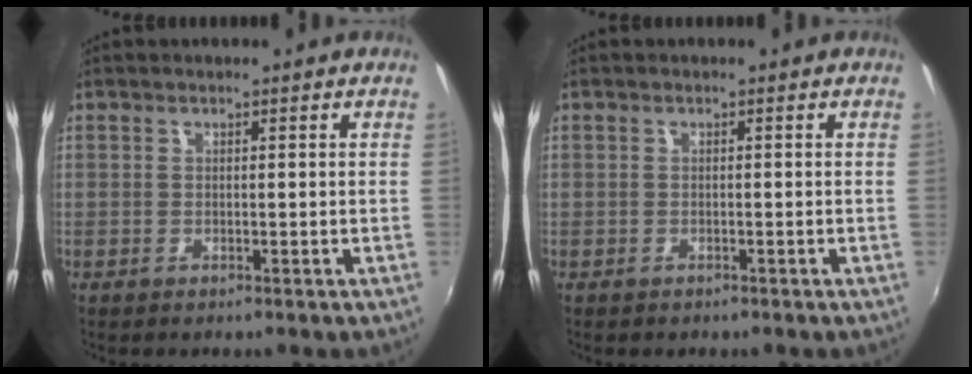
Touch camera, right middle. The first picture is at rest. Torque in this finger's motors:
{"motor_torque": [-0.74, -0.06, -0.40, -0.13]}